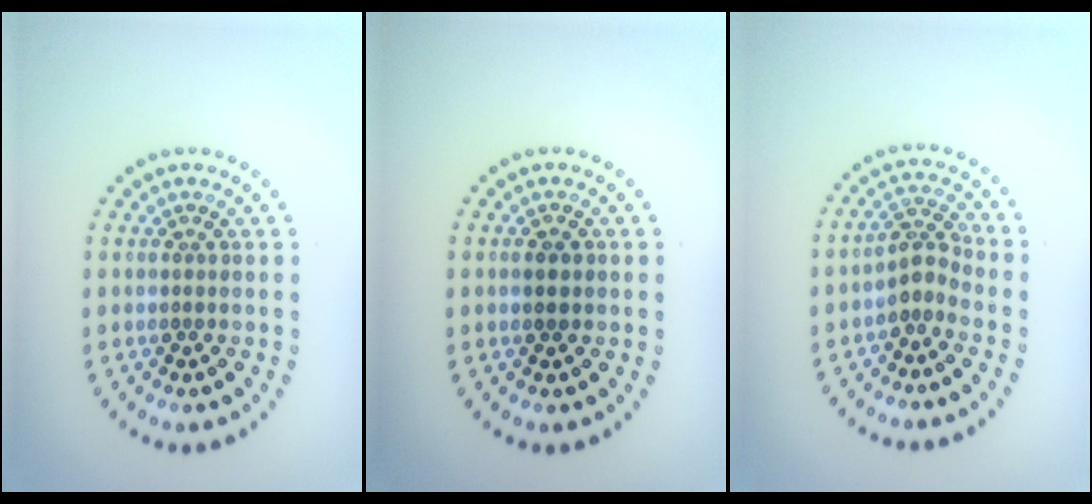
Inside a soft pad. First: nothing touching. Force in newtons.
{"total": 1.8, "press": 1.8, "slide": 0.1}
{"total": 2.3, "press": 1.7, "slide": 1.6}